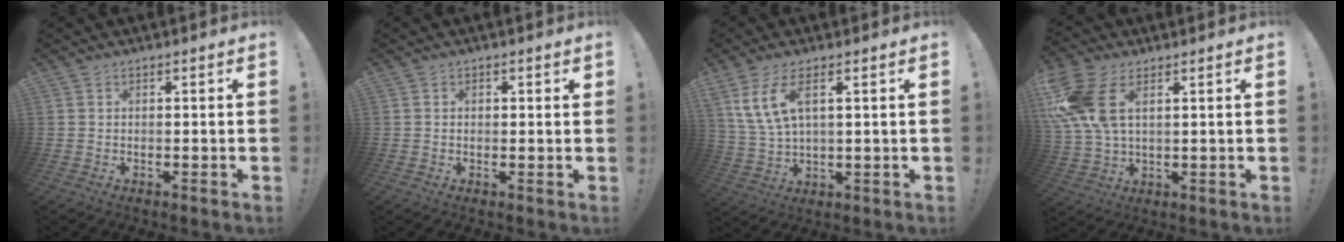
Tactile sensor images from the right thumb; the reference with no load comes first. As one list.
[{"total": 1.0, "force": [0.5, 0.8, 0.3], "torque": [0.008, -0.003, 0.005]}, {"total": 8.7, "force": [4.3, 3.5, 6.8], "torque": [-0.141, -0.008, 0.084]}, {"total": 13.8, "force": [4.7, 8.0, 10.2], "torque": [-0.208, -0.011, 0.091]}]